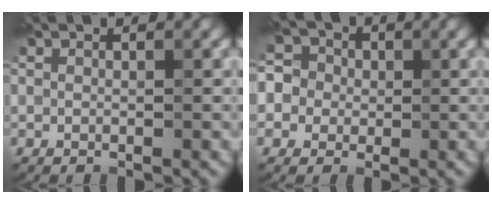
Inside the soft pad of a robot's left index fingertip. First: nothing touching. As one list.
[{"total": 4.5, "force": [0.6, 4.3, 1.2], "torque": [-0.008, 0.030, -0.025]}]